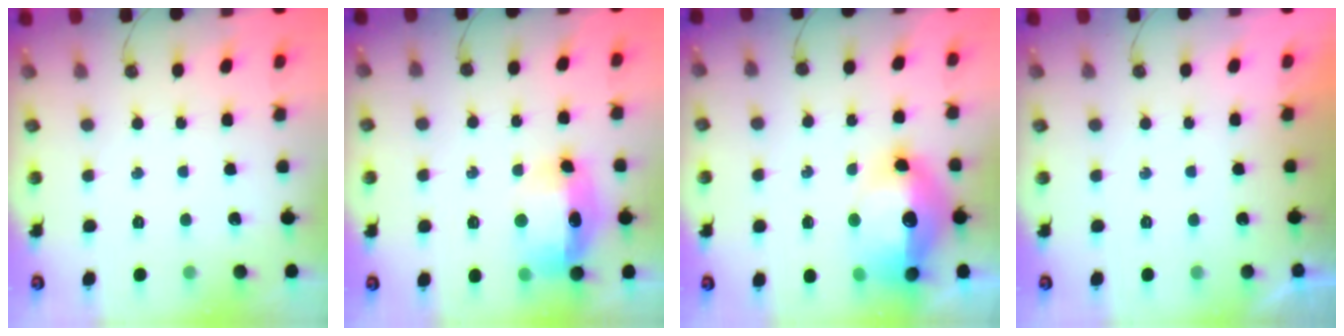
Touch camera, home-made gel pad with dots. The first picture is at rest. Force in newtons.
{"total": 13.9, "press": 13.8, "slide": 1.5}
{"total": 18.5, "press": 18.0, "slide": 4.0}
{"total": 0.0}